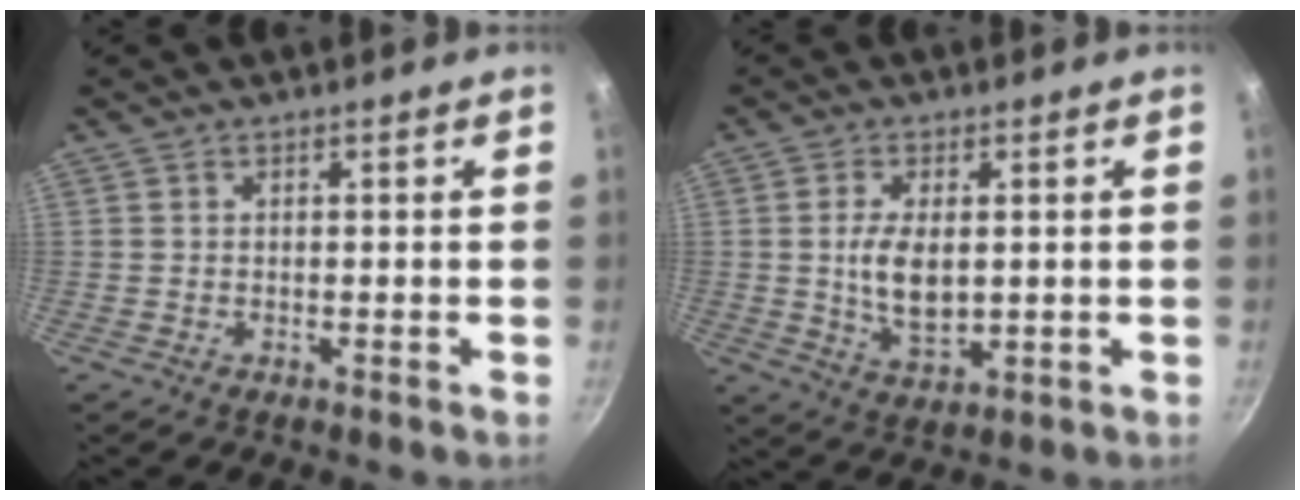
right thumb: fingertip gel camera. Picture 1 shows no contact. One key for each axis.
{"total": 7.8, "fx": 0.5, "fy": 3.9, "fz": 6.7, "tx": -0.125, "ty": -0.009, "tz": 0.017}